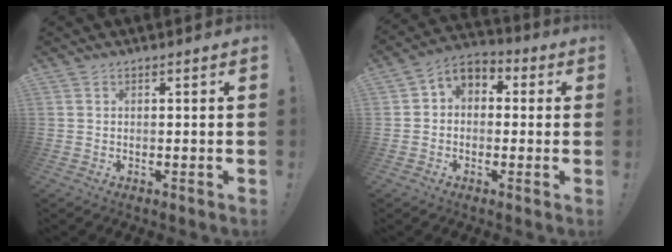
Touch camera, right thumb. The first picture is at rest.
{"total": 5.2, "force": [-1.1, 4.5, 2.5], "torque": [-0.046, 0.015, -0.018]}